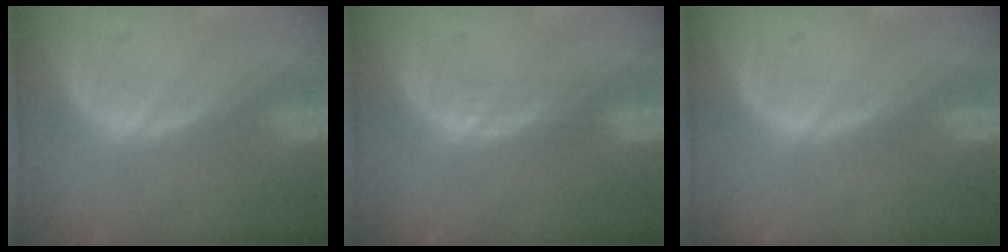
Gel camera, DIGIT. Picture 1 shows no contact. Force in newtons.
{"total": 1.5, "press": 1.5, "slide": 0.3}
{"total": 0.0}